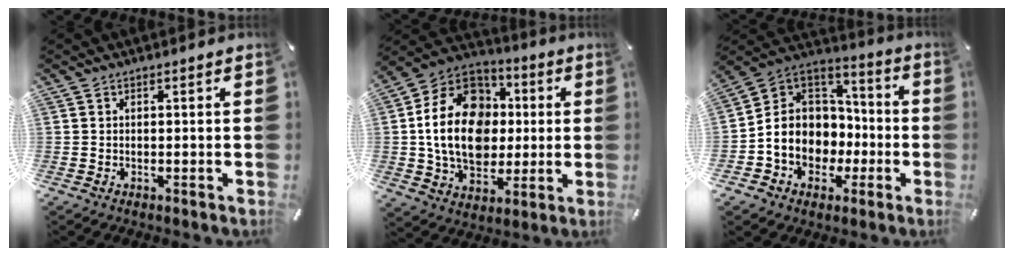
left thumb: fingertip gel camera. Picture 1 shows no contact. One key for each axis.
{"total": 20.3, "fx": 0.1, "fy": 15.8, "fz": 12.7, "tx": -0.257, "ty": 0.013, "tz": 0.003}
{"total": 12.0, "fx": -3.0, "fy": 11.0, "fz": 3.8, "tx": -0.099, "ty": 0.000, "tz": -0.051}